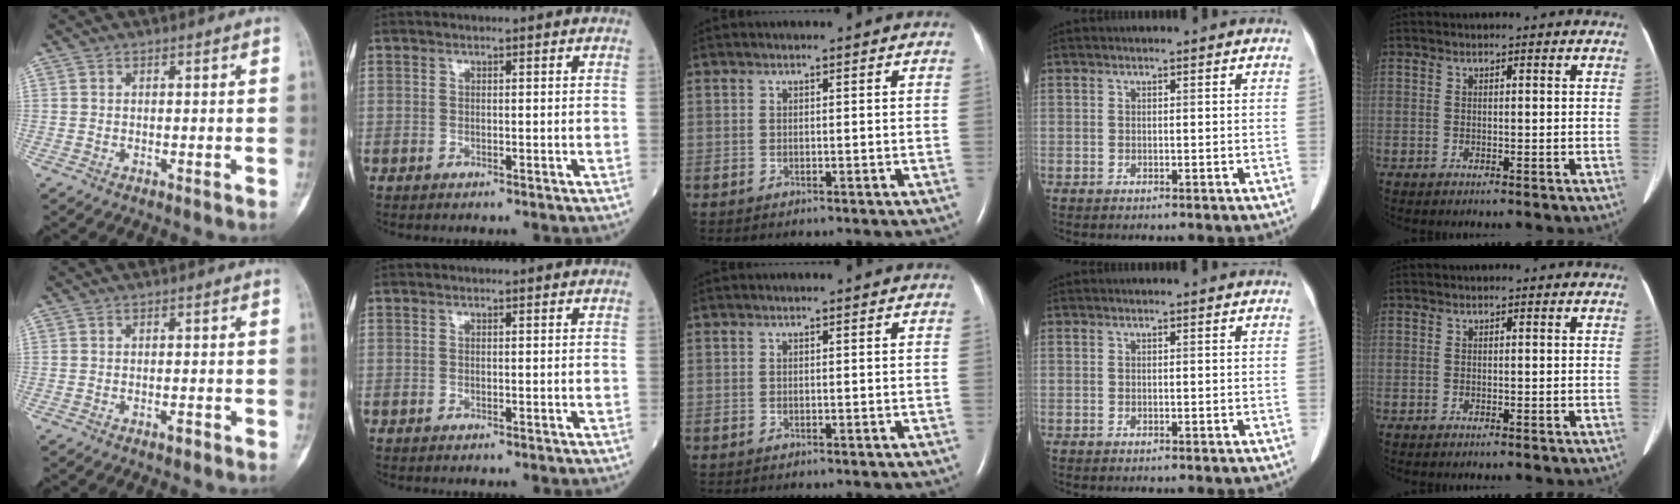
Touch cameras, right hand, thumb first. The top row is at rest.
{"thumb": {"total": 1.2, "force": [-0.8, 0.5, 0.8], "torque": [-0.009, 0.004, -0.013]}}